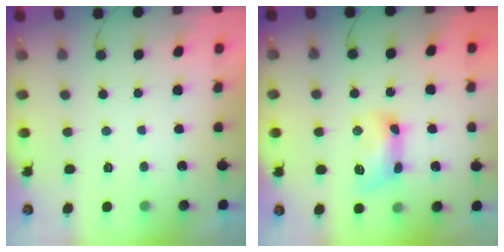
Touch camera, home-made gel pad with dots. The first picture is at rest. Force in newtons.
{"total": 9.6, "press": 9.6, "slide": 1.1}